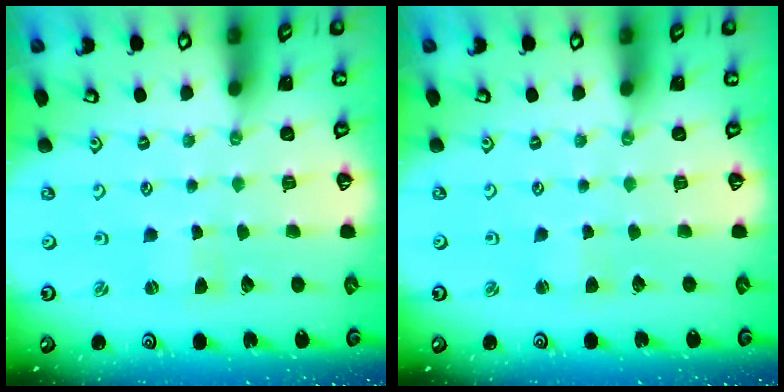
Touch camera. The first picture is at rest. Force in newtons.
{"total": 2.1, "press": 2.0, "slide": 0.3}